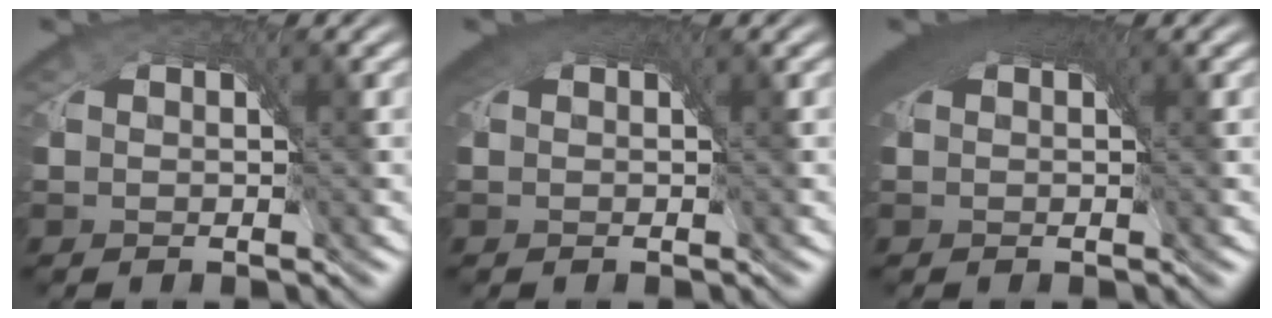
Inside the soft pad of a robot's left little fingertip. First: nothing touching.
{"total": 2.5, "force": [0.9, 1.5, 1.8], "torque": [-0.032, -0.004, 0.013]}
{"total": 4.7, "force": [1.6, 2.6, 3.6], "torque": [-0.067, -0.008, 0.022]}